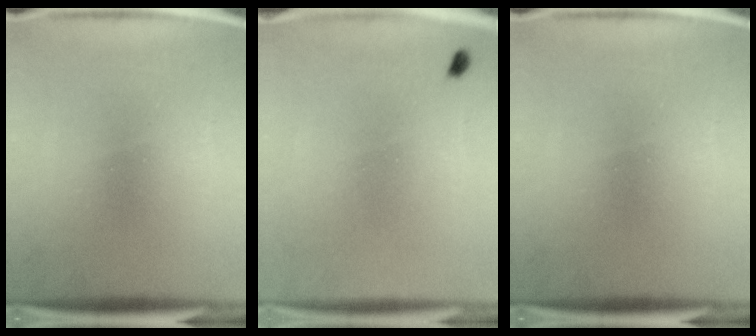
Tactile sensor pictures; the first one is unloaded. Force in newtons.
{"total": 0.8}
{"total": 0.0}